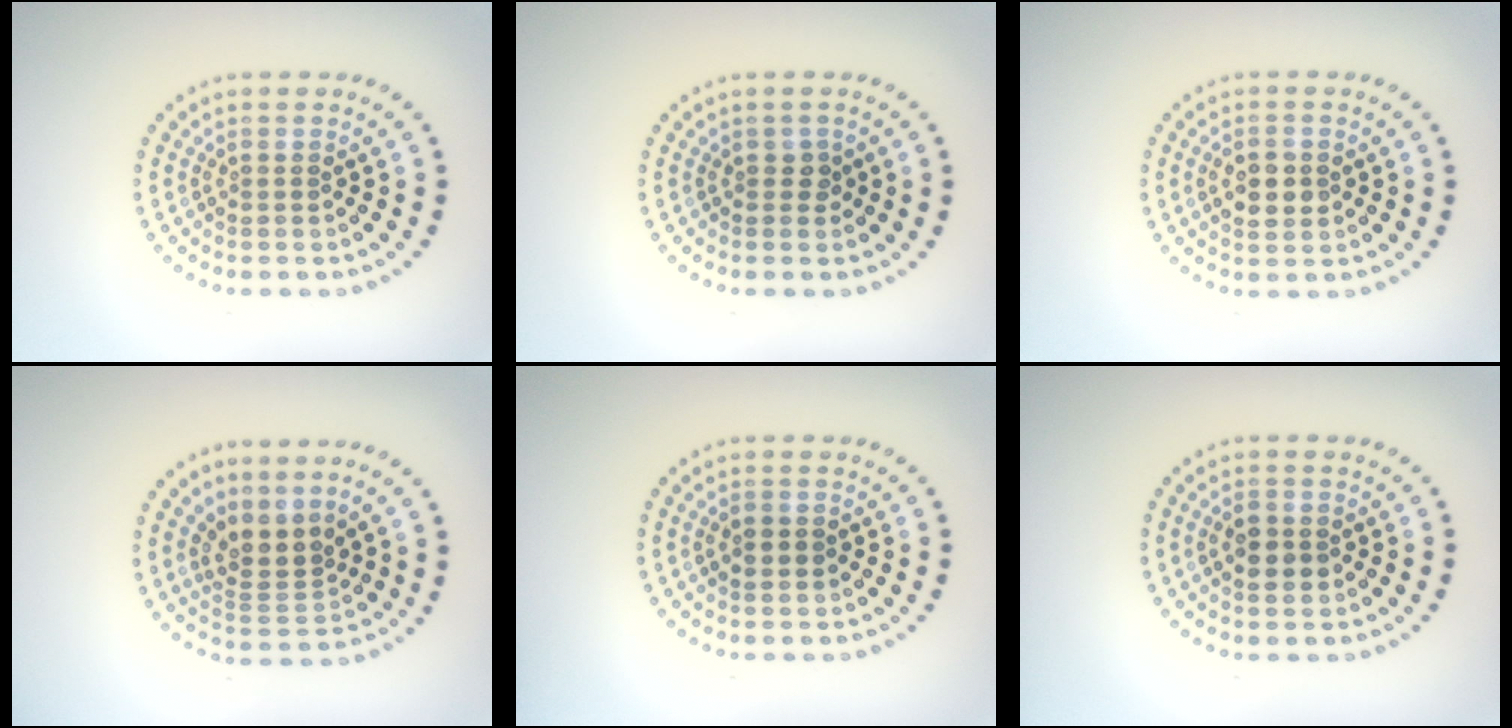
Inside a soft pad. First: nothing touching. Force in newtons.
{"total": 0.8, "press": 0.8, "slide": 0.3}
{"total": 2.6, "press": 2.6, "slide": 0.2}
{"total": 3.1, "press": 2.2, "slide": 2.2}
{"total": 1.1, "press": 1.1, "slide": 0.2}
{"total": 2.8, "press": 2.8, "slide": 0.2}